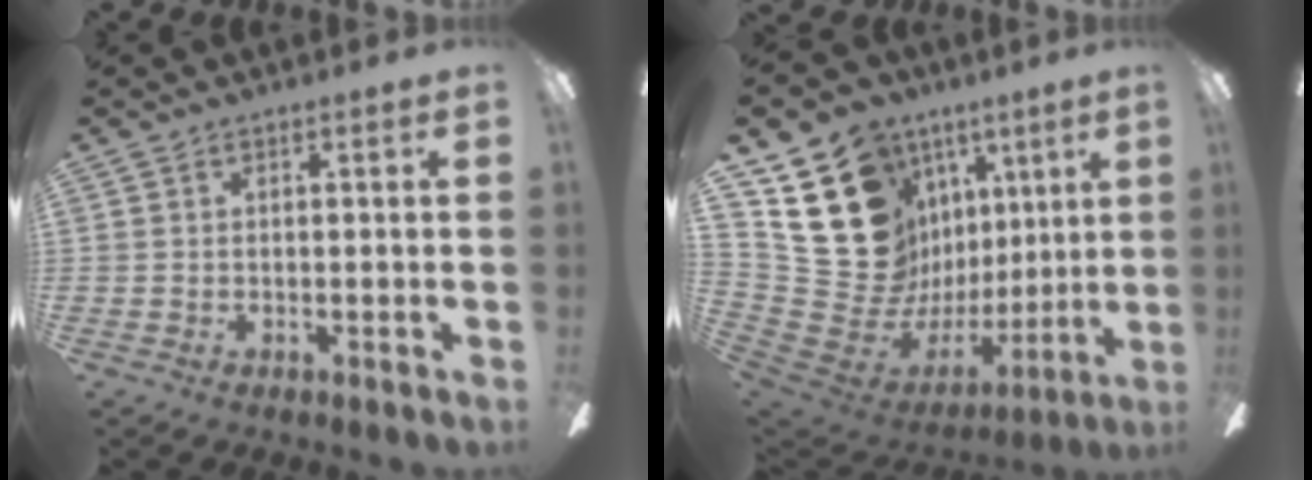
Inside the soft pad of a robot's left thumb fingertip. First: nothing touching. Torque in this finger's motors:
{"motor_torque": [2.49, 2.52, 0.89, -1.08, 0.07]}